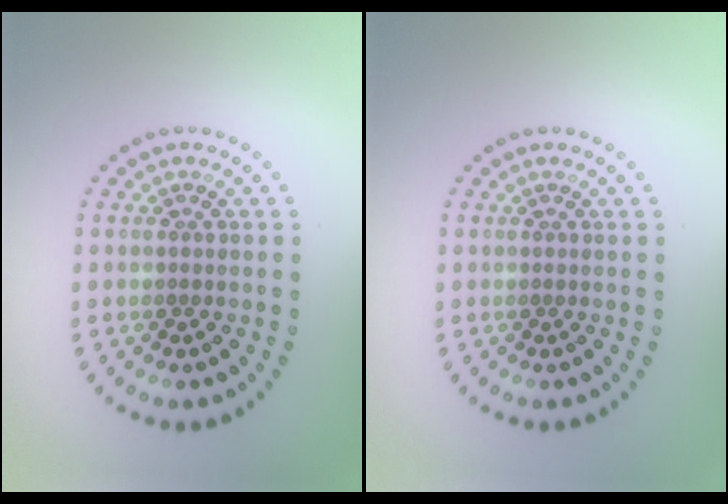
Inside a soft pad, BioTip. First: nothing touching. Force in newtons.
{"total": 0.0}